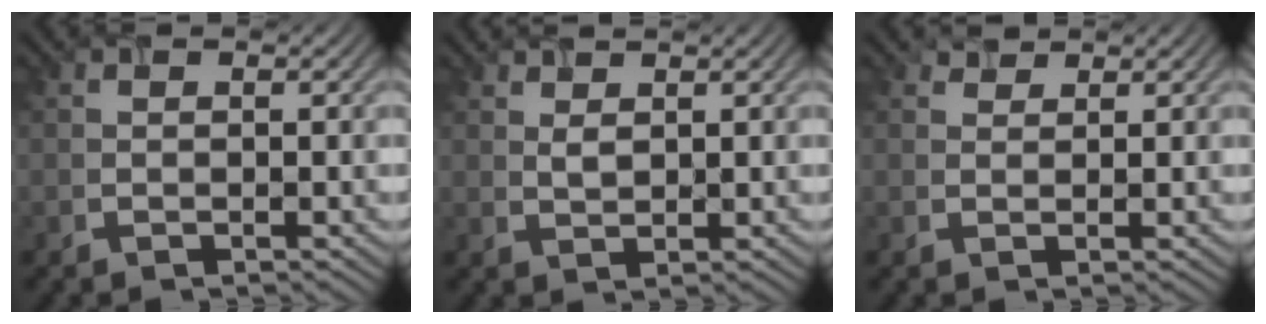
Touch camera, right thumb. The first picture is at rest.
{"total": 1.8, "force": [1.4, 0.7, 0.9], "torque": [-0.020, 0.006, 0.035]}
{"total": 1.3, "force": [1.1, 0.5, 0.2], "torque": [-0.002, 0.005, 0.030]}